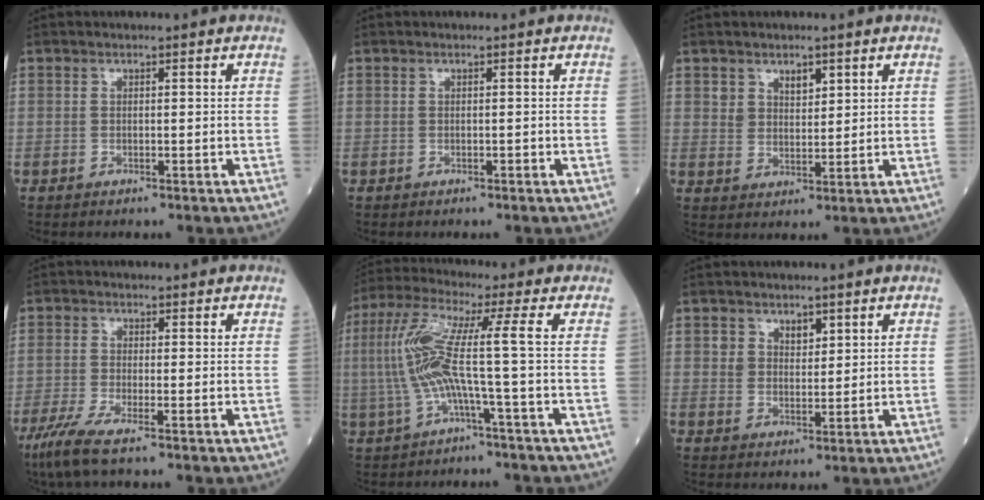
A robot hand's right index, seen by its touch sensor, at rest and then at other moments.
{"total": 0.0}
{"total": 3.5, "force": [2.1, 2.3, 1.7], "torque": [-0.029, -0.001, 0.042]}
{"total": 6.0, "force": [-4.0, 0.6, 4.5], "torque": [-0.100, -0.021, -0.075]}
{"total": 9.4, "force": [-0.9, -0.8, 9.3], "torque": [-0.214, 0.022, -0.022]}
{"total": 3.2, "force": [1.7, 2.3, 1.4], "torque": [-0.021, -0.001, 0.032]}